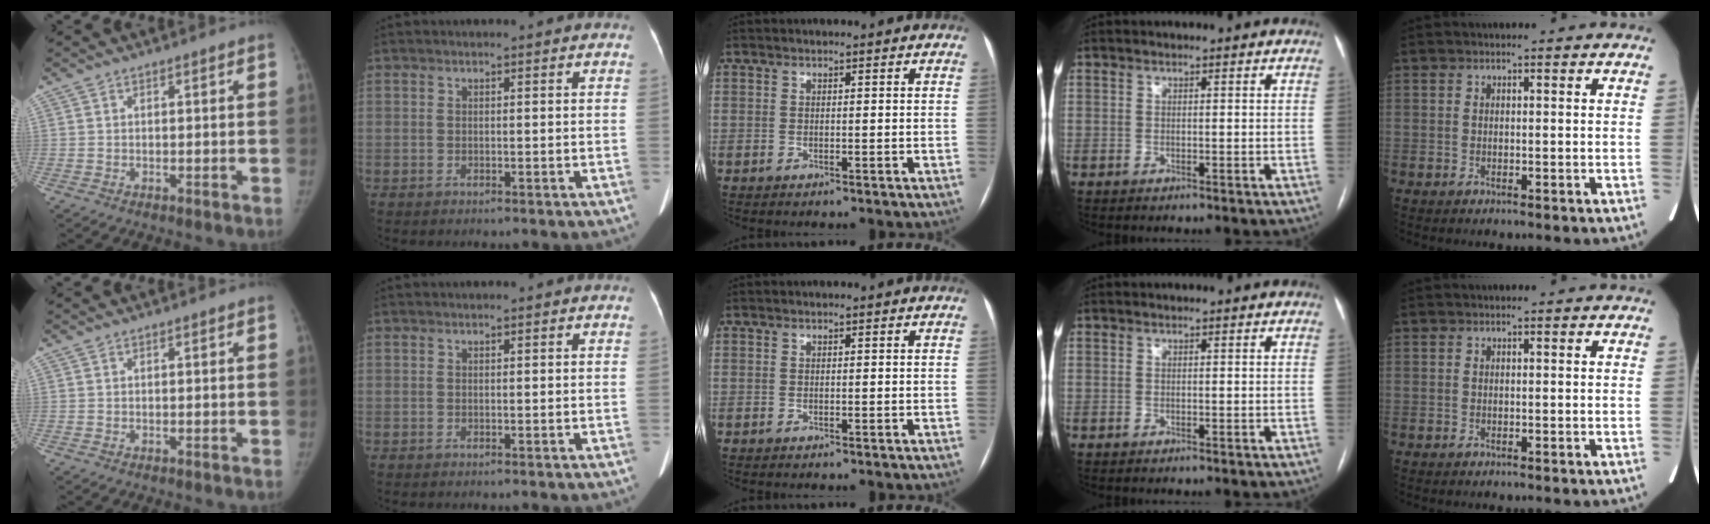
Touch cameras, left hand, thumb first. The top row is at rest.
{}